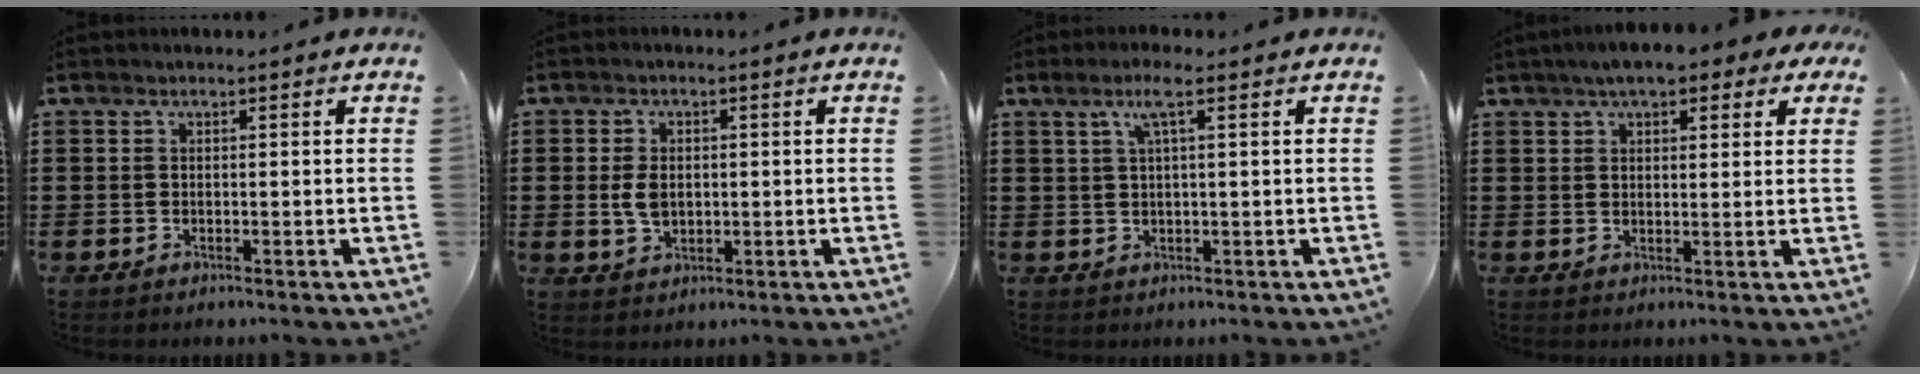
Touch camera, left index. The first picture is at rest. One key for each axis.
{"total": 3.6, "fx": 0.1, "fy": 2.4, "fz": 2.8, "tx": -0.070, "ty": 0.003, "tz": -0.003}
{"total": 3.8, "fx": 1.6, "fy": 0.1, "fz": 3.5, "tx": -0.073, "ty": 0.002, "tz": 0.026}
{"total": 5.0, "fx": 3.8, "fy": 1.8, "fz": 2.8, "tx": -0.059, "ty": 0.005, "tz": 0.066}